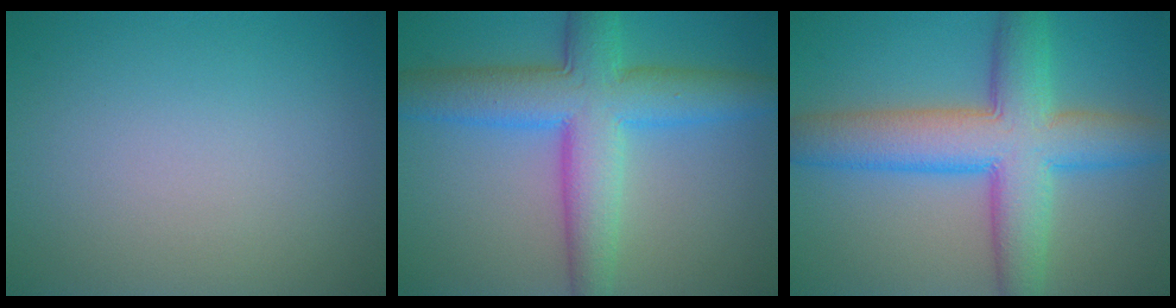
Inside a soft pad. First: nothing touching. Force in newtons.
{"total": 8.6, "press": 8.6, "slide": 0.5}
{"total": 9.3, "press": 9.3, "slide": 0.2}